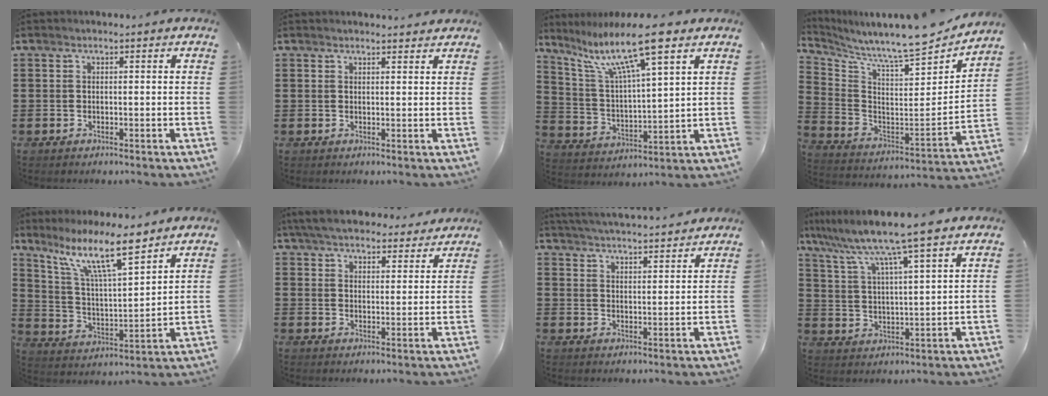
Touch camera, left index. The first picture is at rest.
{"total": 1.6, "force": [1.6, 0.1, 0.3], "torque": [-0.008, 0.000, 0.031]}
{"total": 11.9, "force": [8.3, 1.6, 8.4], "torque": [-0.185, -0.022, 0.141]}
{"total": 7.1, "force": [6.8, -0.5, 2.0], "torque": [-0.062, -0.076, 0.103]}
{"total": 12.2, "force": [9.0, 2.3, 7.9], "torque": [-0.169, -0.034, 0.156]}
{"total": 6.2, "force": [6.0, 0.7, 1.7], "torque": [-0.056, -0.024, 0.108]}
{"total": 4.2, "force": [4.1, -0.4, 0.4], "torque": [-0.024, -0.025, 0.071]}
{"total": 8.9, "force": [7.4, -1.1, 4.9], "torque": [-0.122, -0.045, 0.117]}